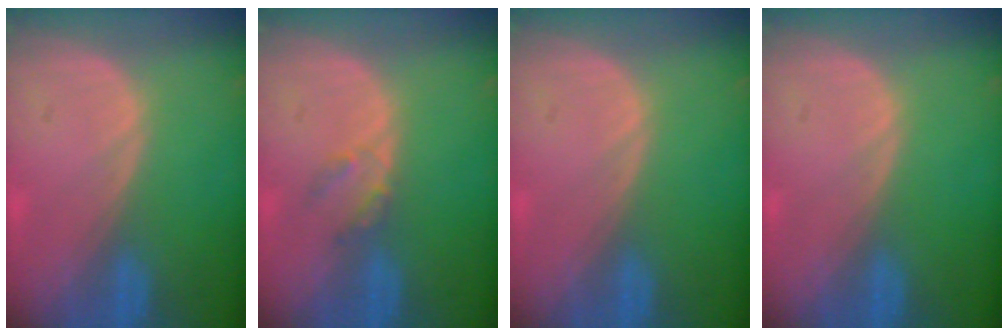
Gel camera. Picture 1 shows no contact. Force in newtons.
{"total": 2.2, "press": 2.1, "slide": 0.4}
{"total": 0.0}
{"total": 0.0}